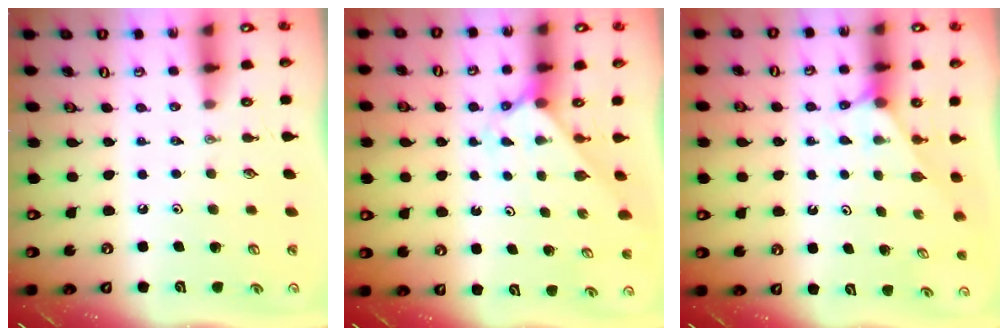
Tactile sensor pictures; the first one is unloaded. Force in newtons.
{"total": 2.5, "press": 2.5, "slide": 0.2}
{"total": 2.8, "press": 2.8, "slide": 0.3}